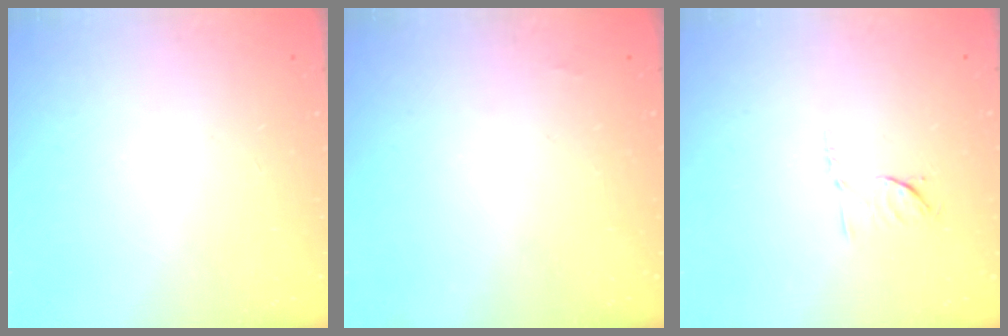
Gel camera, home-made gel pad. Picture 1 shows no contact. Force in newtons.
{"total": 1.3, "press": 1.3, "slide": 0.2}
{"total": 5.5, "press": 5.4, "slide": 1.2}